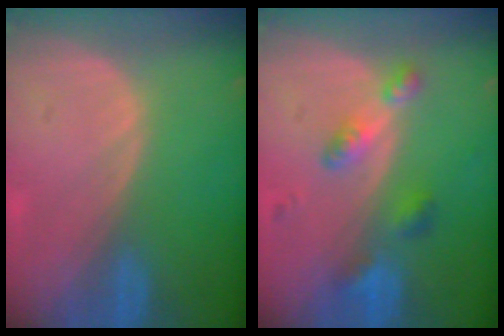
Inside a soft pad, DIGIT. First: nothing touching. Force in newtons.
{"total": 5.6, "press": 4.9, "slide": 2.7}